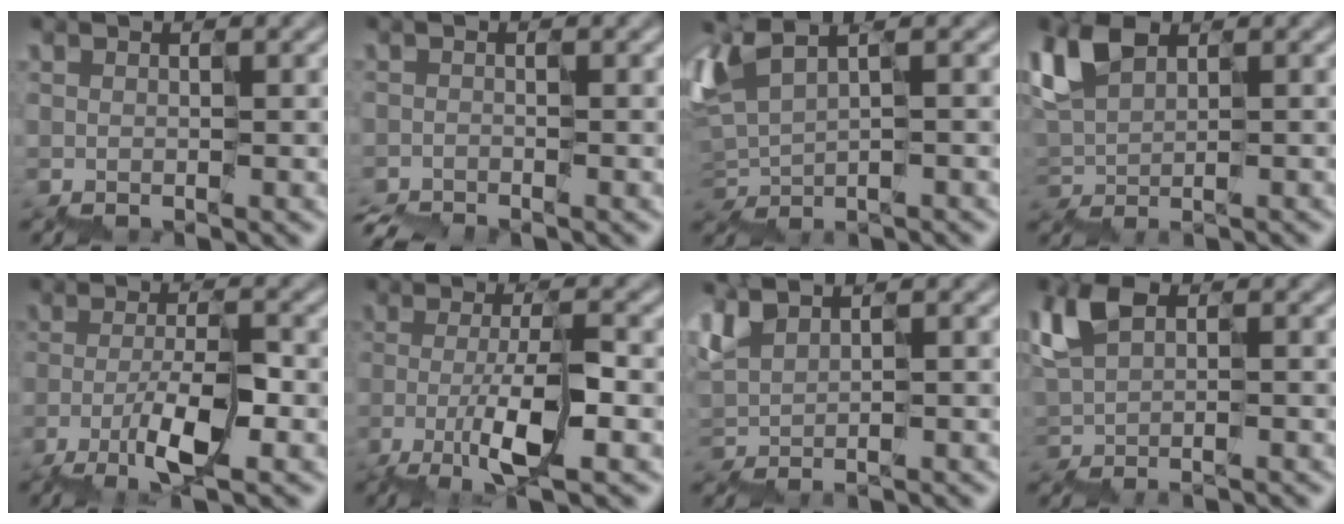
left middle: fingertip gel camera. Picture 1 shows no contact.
{"total": 2.9, "force": [-2.8, 0.2, 0.0], "torque": [0.000, -0.012, -0.053]}
{"total": 2.5, "force": [1.0, 1.3, 1.9], "torque": [-0.054, -0.001, 0.016]}
{"total": 3.5, "force": [1.0, 1.9, 2.7], "torque": [-0.056, 0.009, 0.011]}
{"total": 4.2, "force": [-2.1, 0.8, 3.5], "torque": [-0.063, 0.005, -0.041]}
{"total": 4.8, "force": [-1.5, 0.9, 4.4], "torque": [-0.078, 0.001, -0.030]}
{"total": 2.0, "force": [1.4, 0.7, 1.3], "torque": [-0.035, 0.000, 0.027]}
{"total": 3.5, "force": [0.2, 1.8, 3.0], "torque": [-0.067, 0.004, 0.000]}